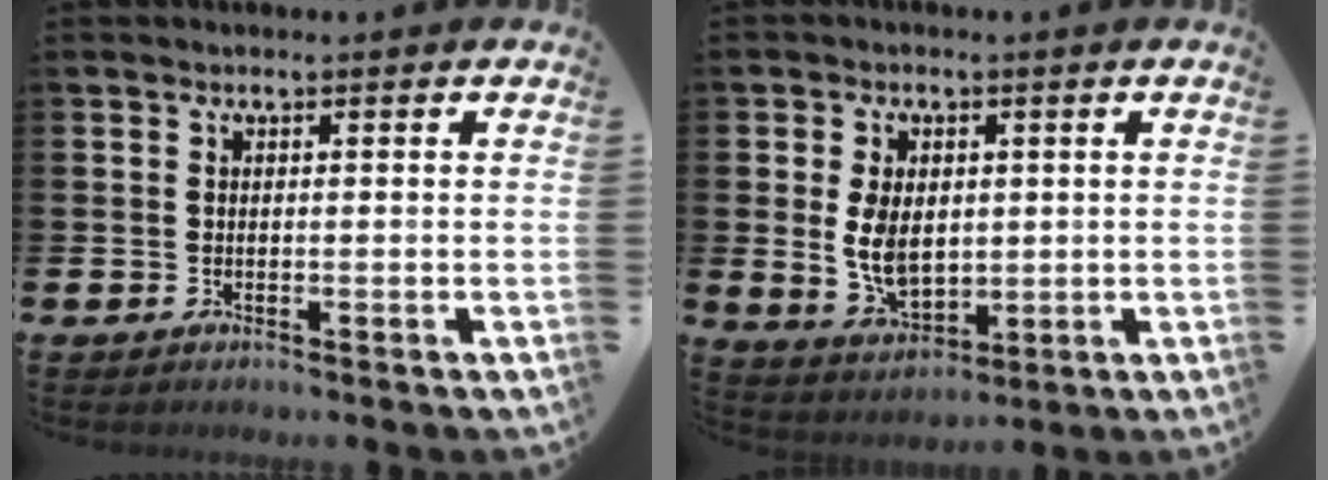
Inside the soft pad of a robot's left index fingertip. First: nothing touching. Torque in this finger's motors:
{"motor_torque": [1.71, -0.13, 0.22, 0.21]}